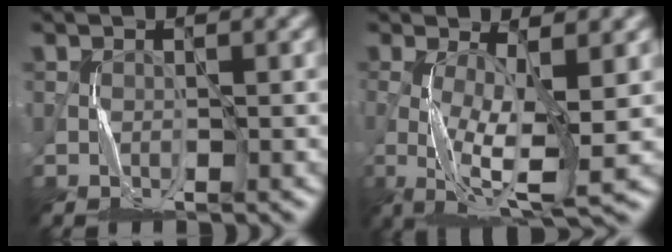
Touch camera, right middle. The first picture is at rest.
{"total": 6.6, "force": [-0.7, 1.6, 6.4], "torque": [-0.125, -0.005, -0.011]}